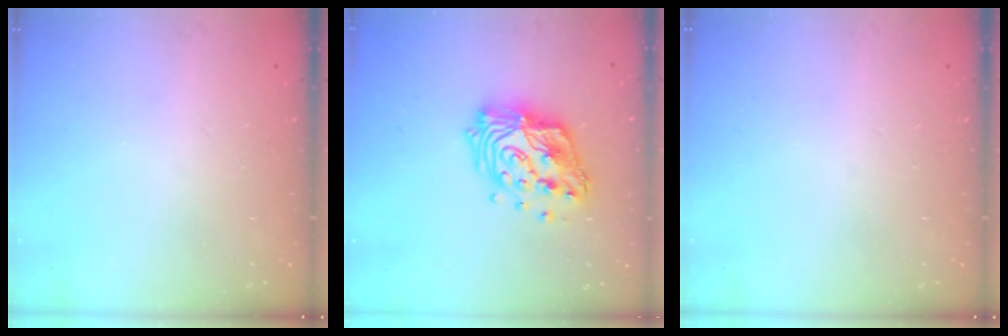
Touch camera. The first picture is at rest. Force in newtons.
{"total": 15.9, "press": 15.9, "slide": 1.0}
{"total": 0.0}